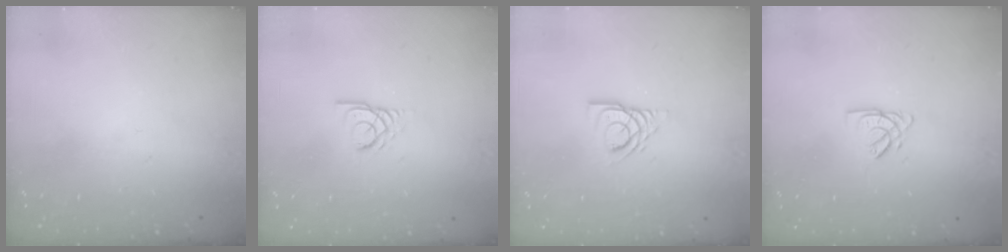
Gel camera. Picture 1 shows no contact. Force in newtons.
{"total": 2.8, "press": 2.8, "slide": 0.1}
{"total": 6.1, "press": 6.0, "slide": 0.5}
{"total": 2.7, "press": 2.7, "slide": 0.3}